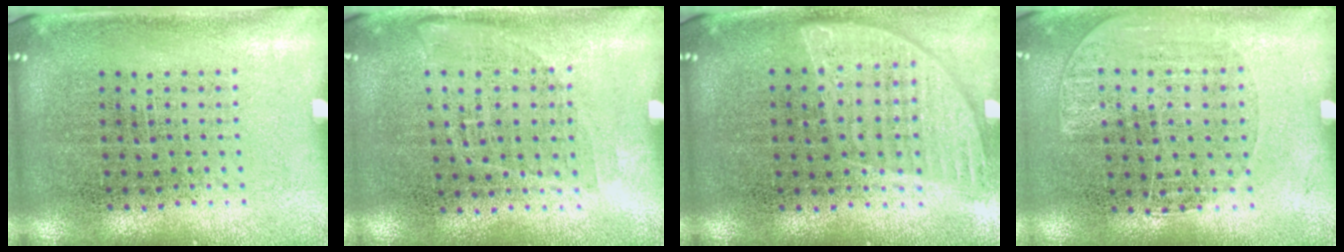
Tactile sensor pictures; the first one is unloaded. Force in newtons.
{"total": 1.0, "press": 0.8, "slide": 0.6}
{"total": 0.9, "press": 0.8, "slide": 0.2}
{"total": 1.1, "press": 1.0, "slide": 0.6}